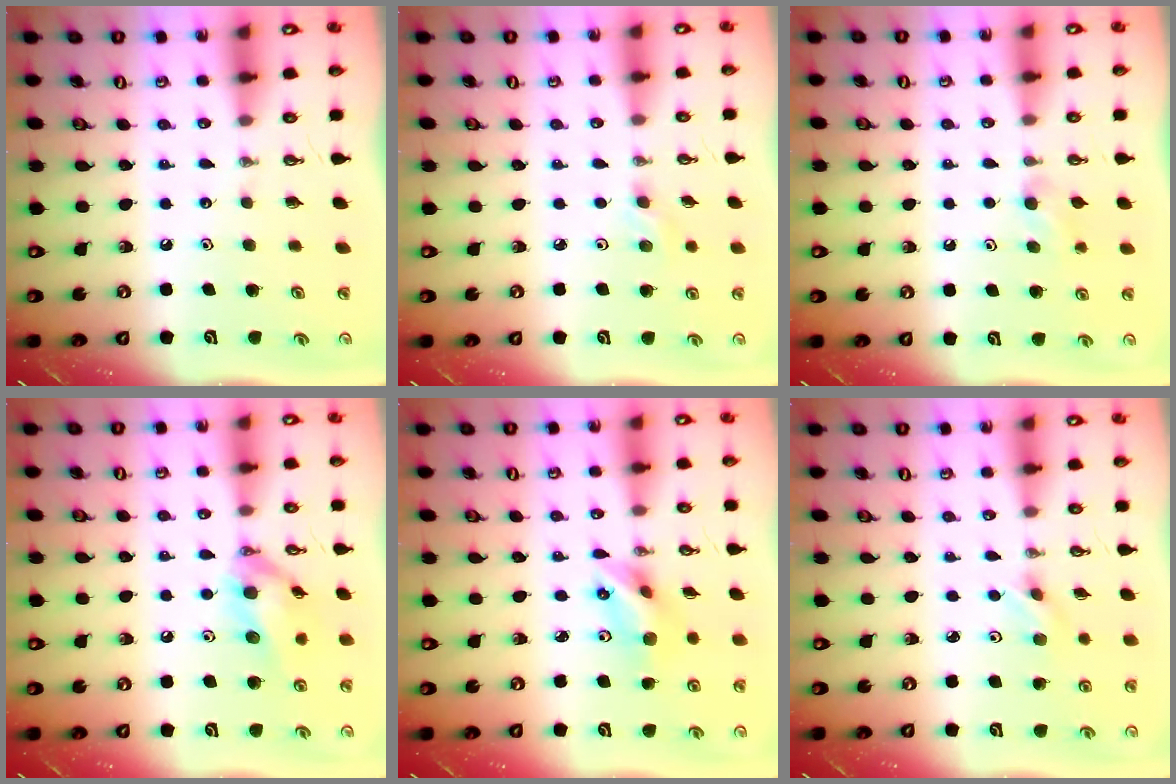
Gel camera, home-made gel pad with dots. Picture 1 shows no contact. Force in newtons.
{"total": 2.6, "press": 2.5, "slide": 0.8}
{"total": 4.4, "press": 4.2, "slide": 1.1}
{"total": 13.1, "press": 13.0, "slide": 1.7}
{"total": 7.9, "press": 7.4, "slide": 2.8}
{"total": 2.1, "press": 2.0, "slide": 0.6}